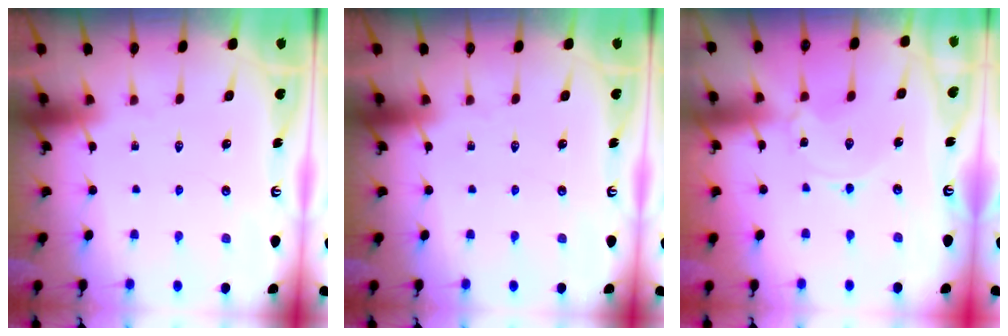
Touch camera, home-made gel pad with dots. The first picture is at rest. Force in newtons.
{"total": 0.0}
{"total": 0.0}